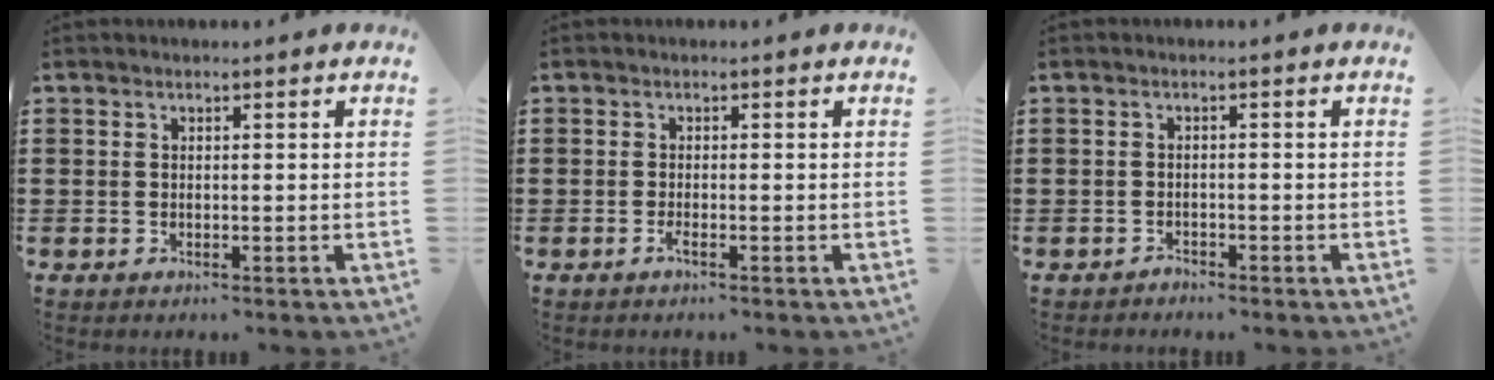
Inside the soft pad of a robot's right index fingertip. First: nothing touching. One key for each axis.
{"total": 1.1, "fx": -0.7, "fy": 0.0, "fz": 0.8, "tx": -0.023, "ty": -0.007, "tz": -0.015}
{"total": 1.1, "fx": -1.1, "fy": 0.2, "fz": -0.1, "tx": -0.001, "ty": 0.004, "tz": -0.024}